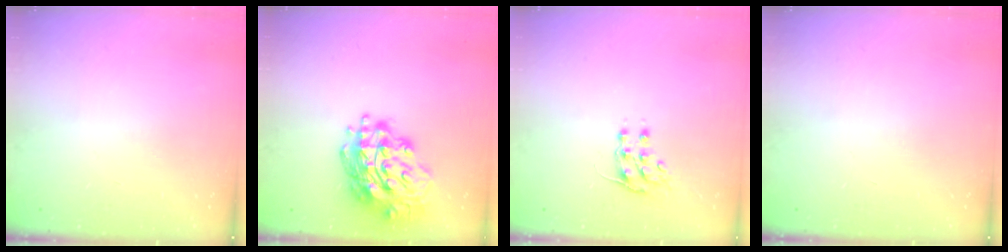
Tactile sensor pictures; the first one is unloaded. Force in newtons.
{"total": 18.0, "press": 17.9, "slide": 1.8}
{"total": 6.4, "press": 6.4, "slide": 0.5}
{"total": 0.0}